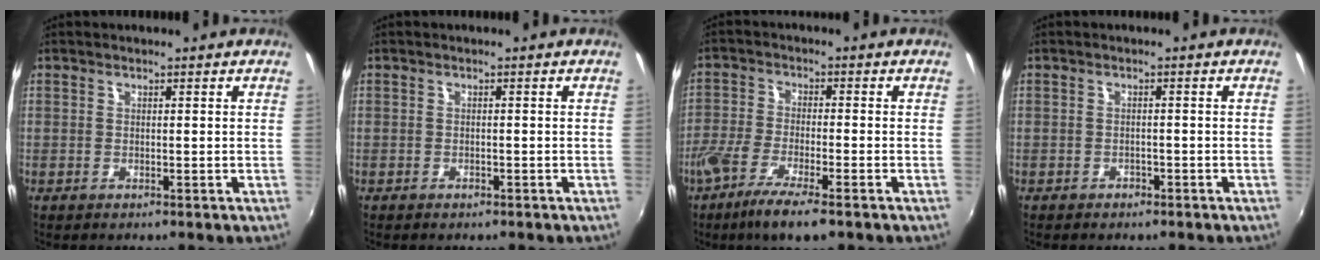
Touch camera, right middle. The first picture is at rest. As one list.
[{"total": 0.9, "force": [-0.8, 0.4, 0.3], "torque": [-0.009, 0.000, -0.011]}, {"total": 8.4, "force": [-5.5, 1.5, 6.2], "torque": [-0.140, -0.019, -0.108]}, {"total": 1.9, "force": [-1.5, 1.0, 0.5], "torque": [-0.012, -0.003, -0.020]}]